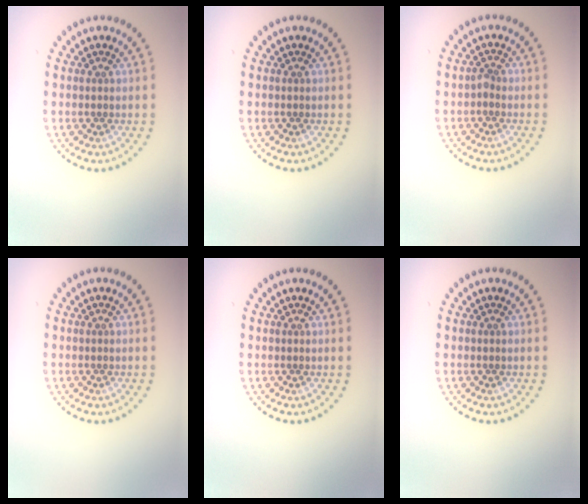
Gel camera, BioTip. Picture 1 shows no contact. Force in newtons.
{"total": 0.0}
{"total": 0.6, "press": 0.5, "slide": 0.4}
{"total": 0.0}
{"total": 0.0}
{"total": 0.0}